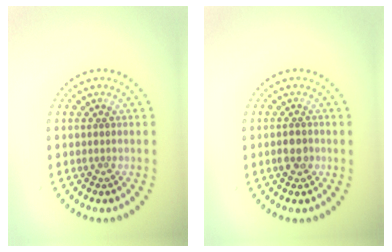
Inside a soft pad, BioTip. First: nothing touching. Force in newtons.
{"total": 1.8, "press": 1.7, "slide": 0.6}